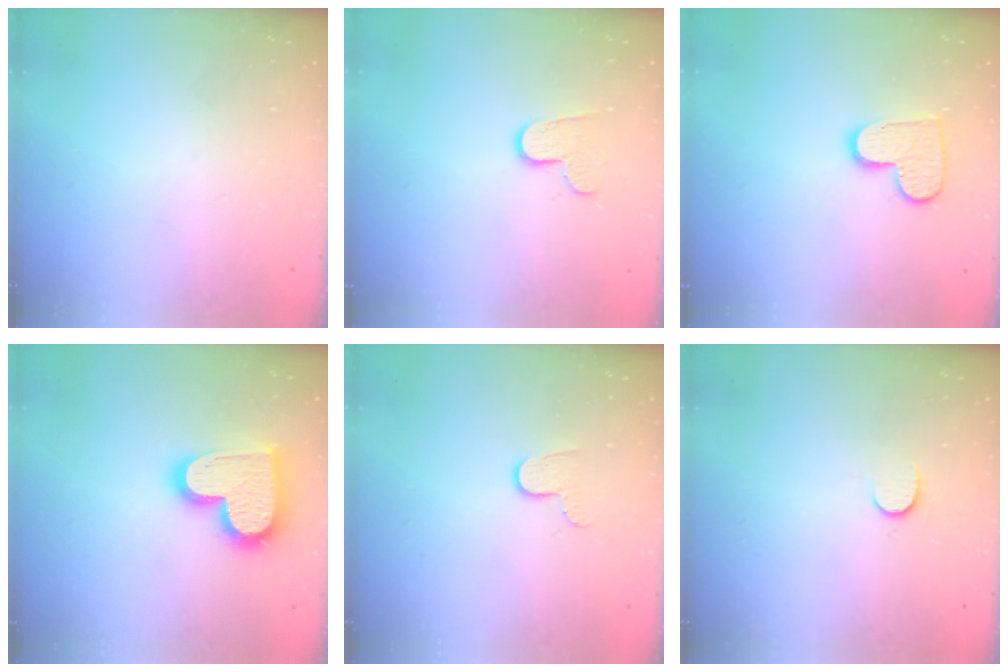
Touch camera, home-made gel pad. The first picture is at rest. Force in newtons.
{"total": 7.2, "press": 7.2, "slide": 0.4}
{"total": 9.9, "press": 9.9, "slide": 0.3}
{"total": 17.9, "press": 17.8, "slide": 1.3}
{"total": 4.6, "press": 4.6, "slide": 0.5}
{"total": 6.3, "press": 6.3, "slide": 0.5}